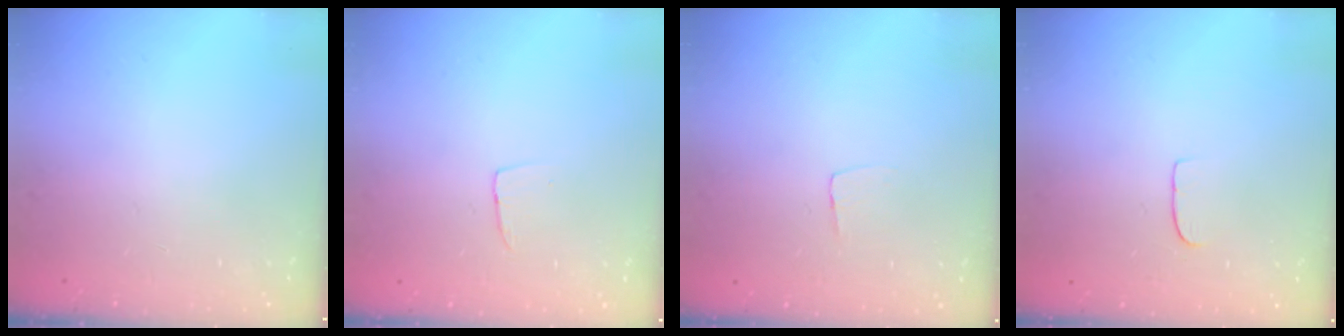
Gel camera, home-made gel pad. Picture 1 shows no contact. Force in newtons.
{"total": 2.9, "press": 2.9, "slide": 0.1}
{"total": 3.3, "press": 3.3, "slide": 0.2}
{"total": 5.0, "press": 4.9, "slide": 0.5}